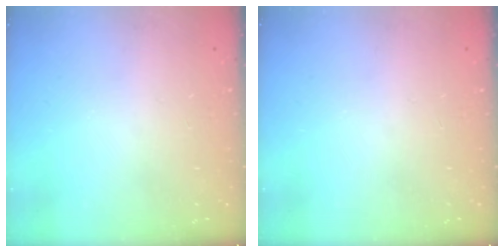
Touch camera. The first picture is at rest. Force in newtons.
{"total": 0.0}